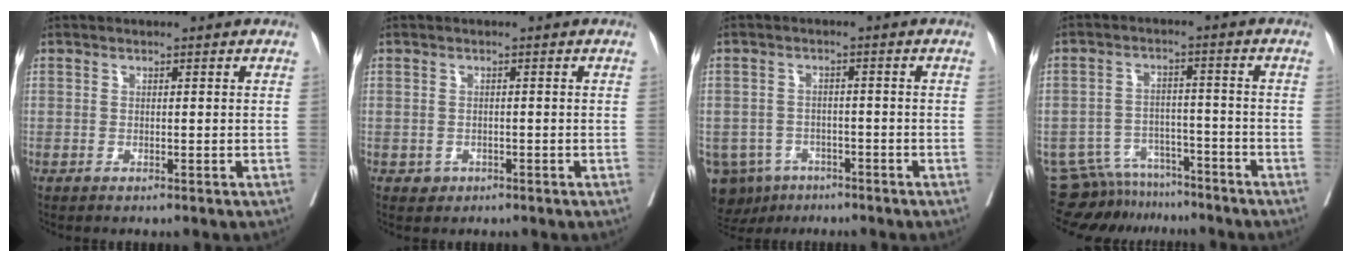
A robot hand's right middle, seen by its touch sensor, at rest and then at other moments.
{"total": 1.3, "force": [-0.6, 1.1, 0.2], "torque": [-0.004, 0.002, -0.005]}
{"total": 8.7, "force": [-5.5, 6.5, 2.1], "torque": [-0.055, -0.003, -0.077]}
{"total": 9.7, "force": [-9.1, 3.4, 0.3], "torque": [-0.004, 0.013, -0.138]}